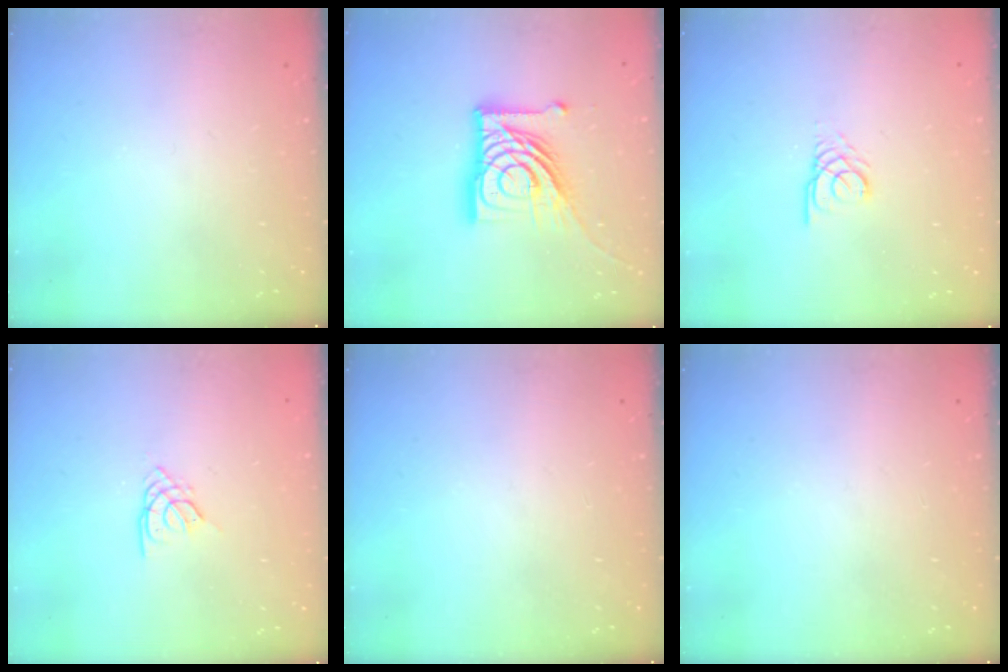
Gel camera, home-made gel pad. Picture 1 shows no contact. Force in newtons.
{"total": 20.5, "press": 20.4, "slide": 2.4}
{"total": 2.6, "press": 2.6, "slide": 0.2}
{"total": 2.6, "press": 2.6, "slide": 0.5}
{"total": 0.0}
{"total": 0.0}